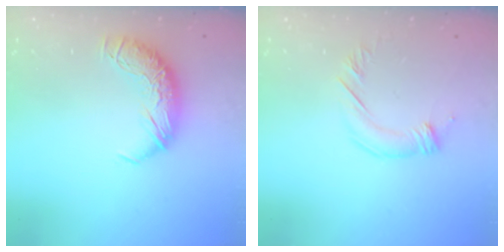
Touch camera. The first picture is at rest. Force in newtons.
{"total": 3.2, "press": 3.1, "slide": 0.7}